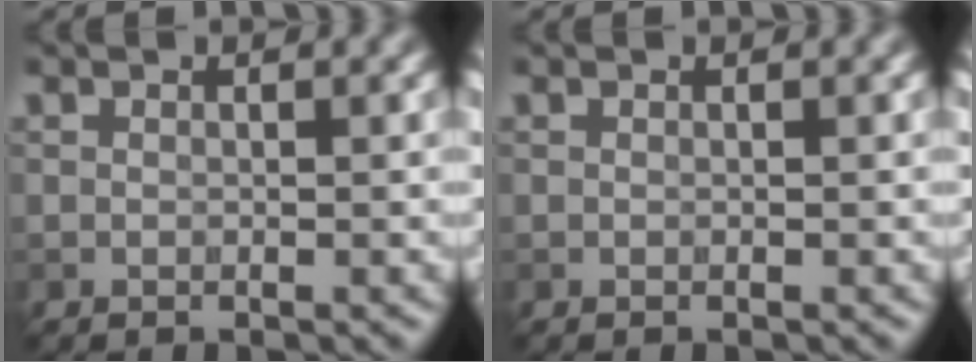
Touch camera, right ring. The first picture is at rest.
{"total": 0.0}